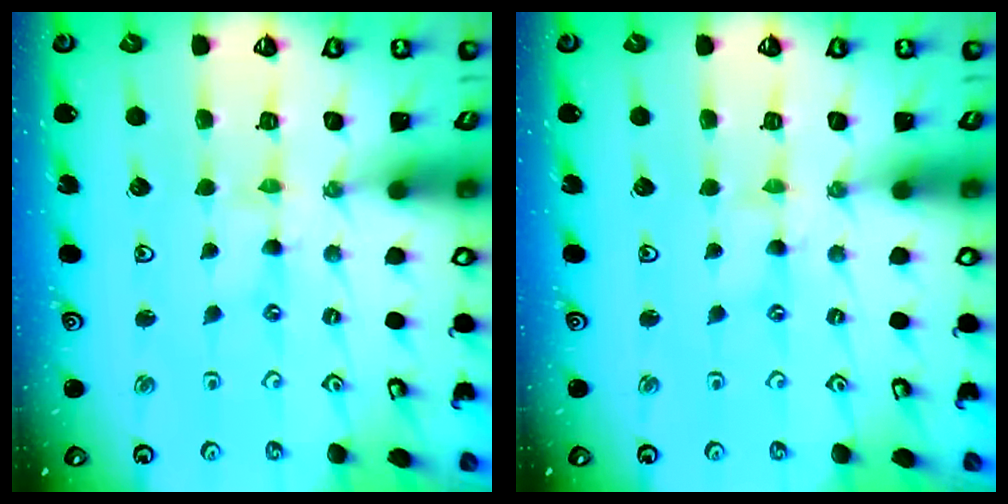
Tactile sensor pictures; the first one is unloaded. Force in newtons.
{"total": 0.0}